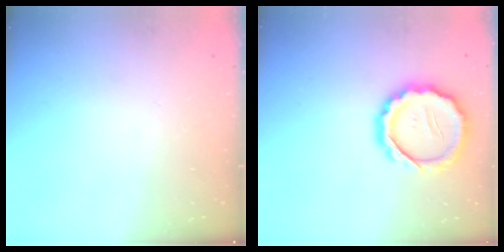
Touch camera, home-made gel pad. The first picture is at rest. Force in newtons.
{"total": 12.9, "press": 12.8, "slide": 1.6}